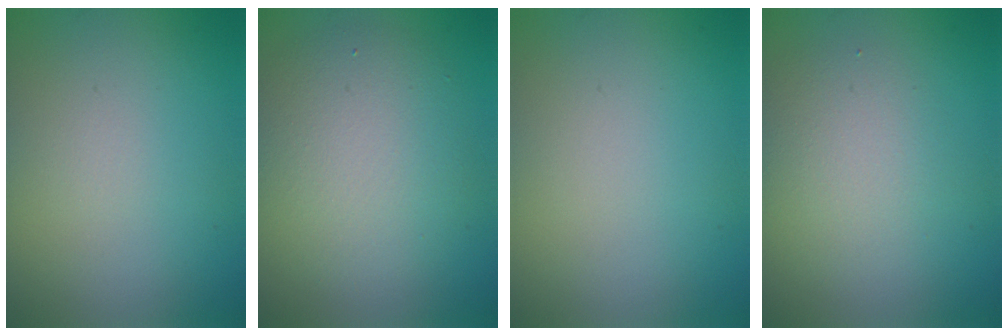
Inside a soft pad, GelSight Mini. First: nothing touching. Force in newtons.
{"total": 5.8, "press": 5.8, "slide": 0.2}
{"total": 0.0}
{"total": 4.0, "press": 4.0, "slide": 0.2}